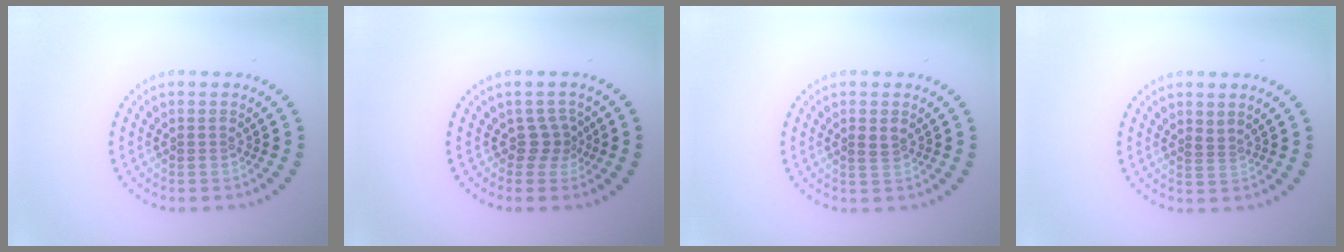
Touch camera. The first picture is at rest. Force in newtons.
{"total": 1.9, "press": 1.1, "slide": 1.5}
{"total": 1.2, "press": 1.1, "slide": 0.4}
{"total": 0.9, "press": 0.4, "slide": 0.8}